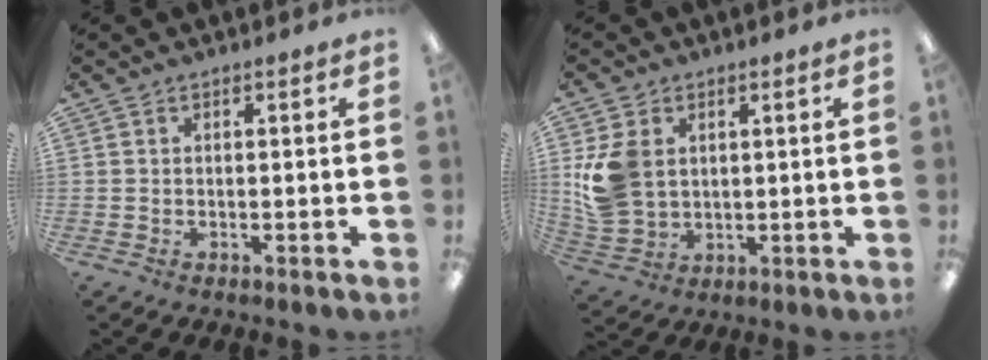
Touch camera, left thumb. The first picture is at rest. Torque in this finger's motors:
{"motor_torque": [0.44, 1.51, 0.68, -0.77, 0.09]}